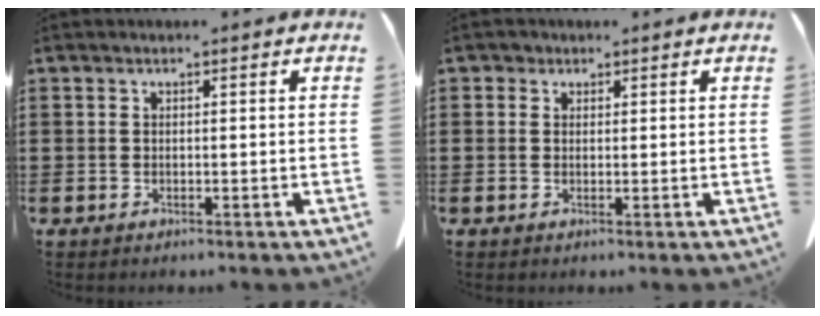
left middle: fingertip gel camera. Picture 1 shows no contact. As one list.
[{"total": 1.0, "force": [0.6, 0.8, 0.1], "torque": [-0.005, 0.005, 0.011]}]